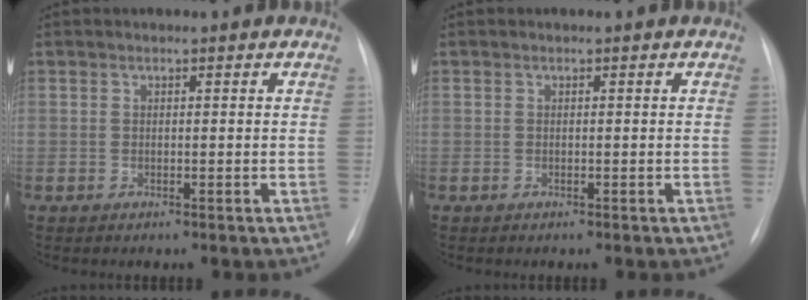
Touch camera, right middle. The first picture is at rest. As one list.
[{"total": 0.0}]